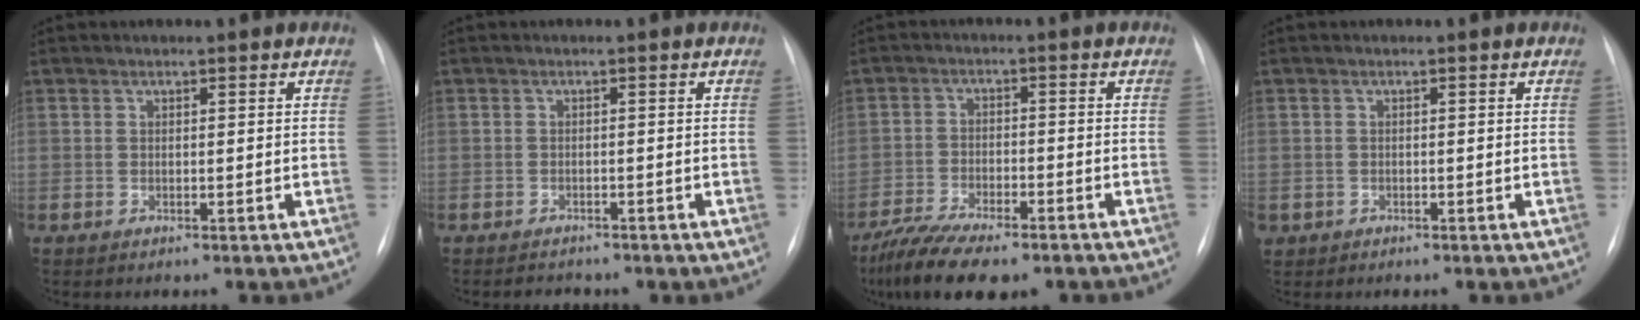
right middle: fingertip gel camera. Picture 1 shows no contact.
{"total": 2.0, "force": [-1.7, 1.0, 0.3], "torque": [-0.012, -0.002, -0.020]}
{"total": 11.8, "force": [-9.1, 3.5, 6.7], "torque": [-0.118, -0.016, -0.148]}
{"total": 1.2, "force": [-0.5, 1.1, 0.2], "torque": [-0.009, 0.003, -0.003]}